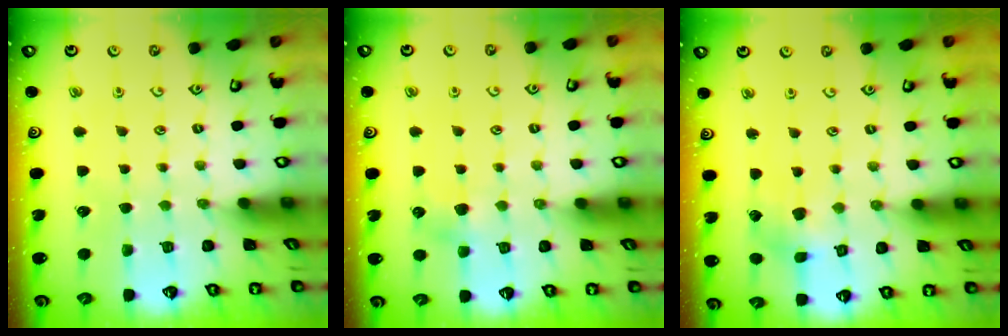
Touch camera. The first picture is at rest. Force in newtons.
{"total": 4.5, "press": 4.5, "slide": 0.4}
{"total": 4.0, "press": 3.9, "slide": 0.5}